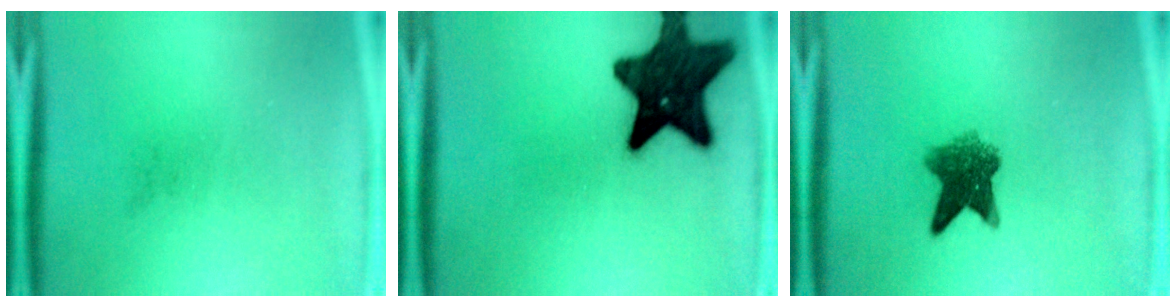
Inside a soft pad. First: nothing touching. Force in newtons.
{"total": 15.7}
{"total": 6.4}